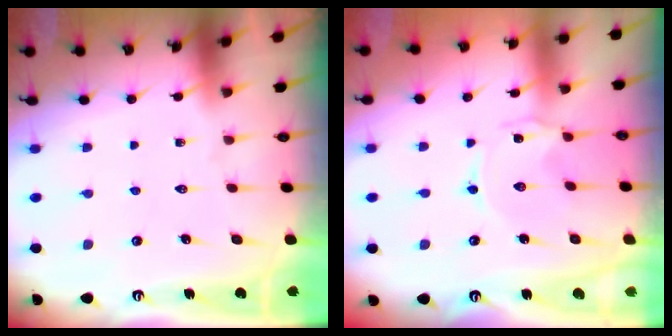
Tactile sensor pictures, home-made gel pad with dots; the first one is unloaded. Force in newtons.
{"total": 0.0}